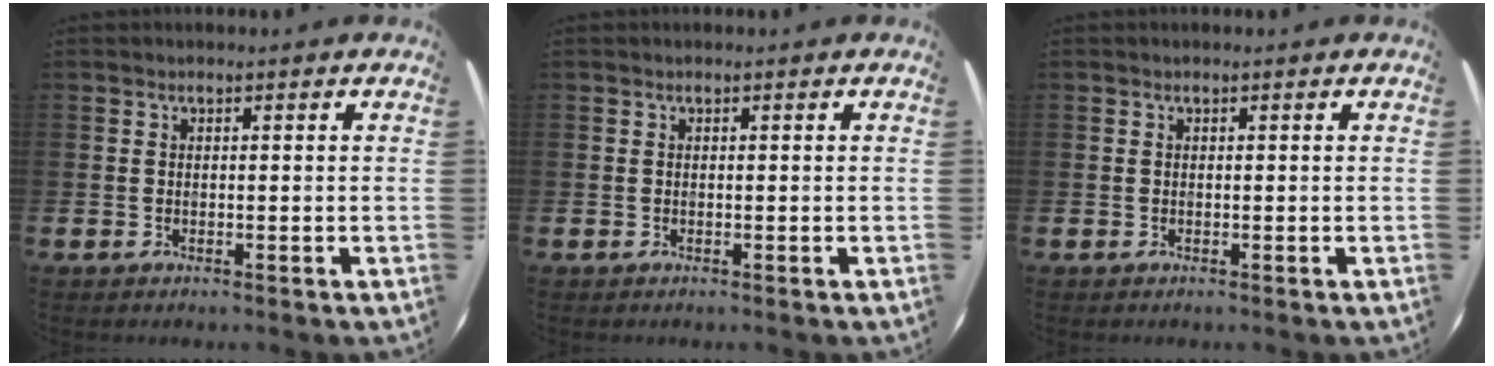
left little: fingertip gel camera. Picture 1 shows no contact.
{"total": 0.0}
{"total": 0.0}